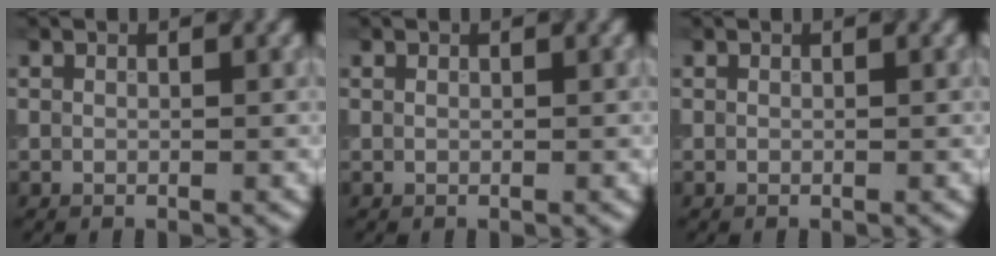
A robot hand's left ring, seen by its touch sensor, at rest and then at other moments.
{"total": 0.5, "force": [0.2, -0.5, -0.1], "torque": [-0.002, -0.004, 0.008]}
{"total": 0.0}